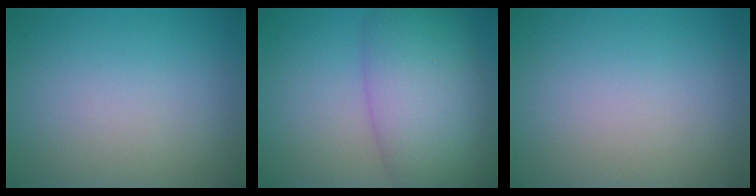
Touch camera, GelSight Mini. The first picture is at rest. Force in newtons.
{"total": 9.5, "press": 9.5, "slide": 0.3}
{"total": 0.0}